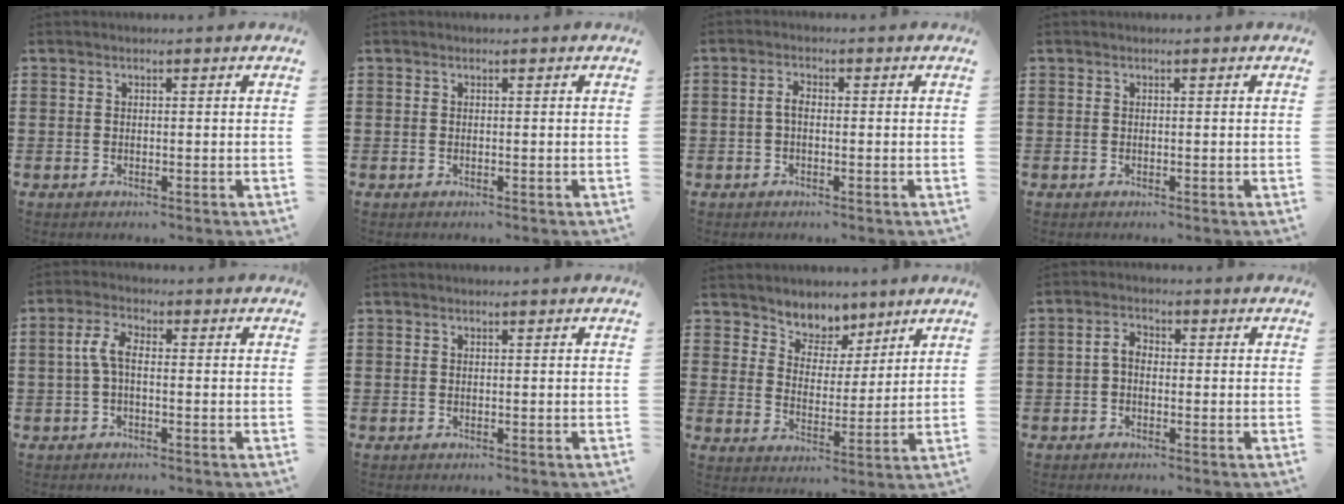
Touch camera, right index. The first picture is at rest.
{"total": 0.0}
{"total": 1.8, "force": [-0.4, 0.8, 1.6], "torque": [-0.039, -0.001, -0.010]}
{"total": 0.0}
{"total": 4.2, "force": [-0.4, 1.8, 3.8], "torque": [-0.093, 0.001, -0.015]}
{"total": 0.0}
{"total": 5.5, "force": [4.3, 3.3, -0.4], "torque": [-0.028, -0.021, 0.078]}
{"total": 2.6, "force": [-0.5, 1.6, 2.0], "torque": [-0.047, 0.004, -0.014]}